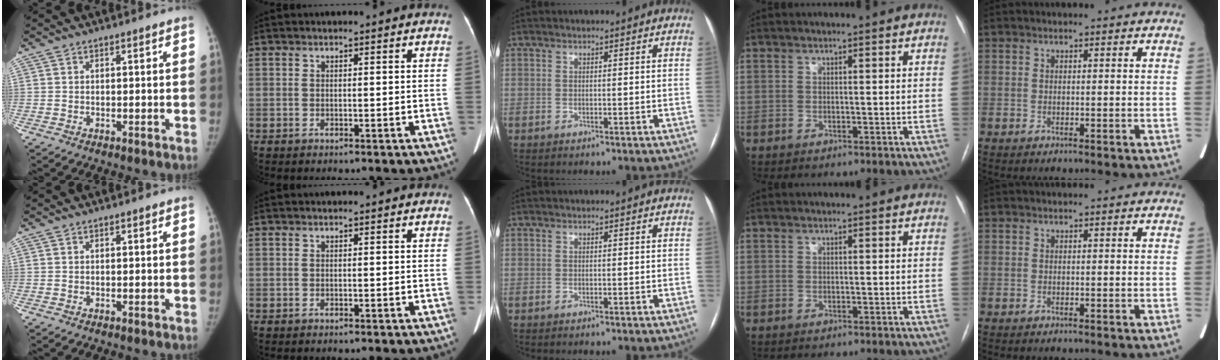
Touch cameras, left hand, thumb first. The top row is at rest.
{}